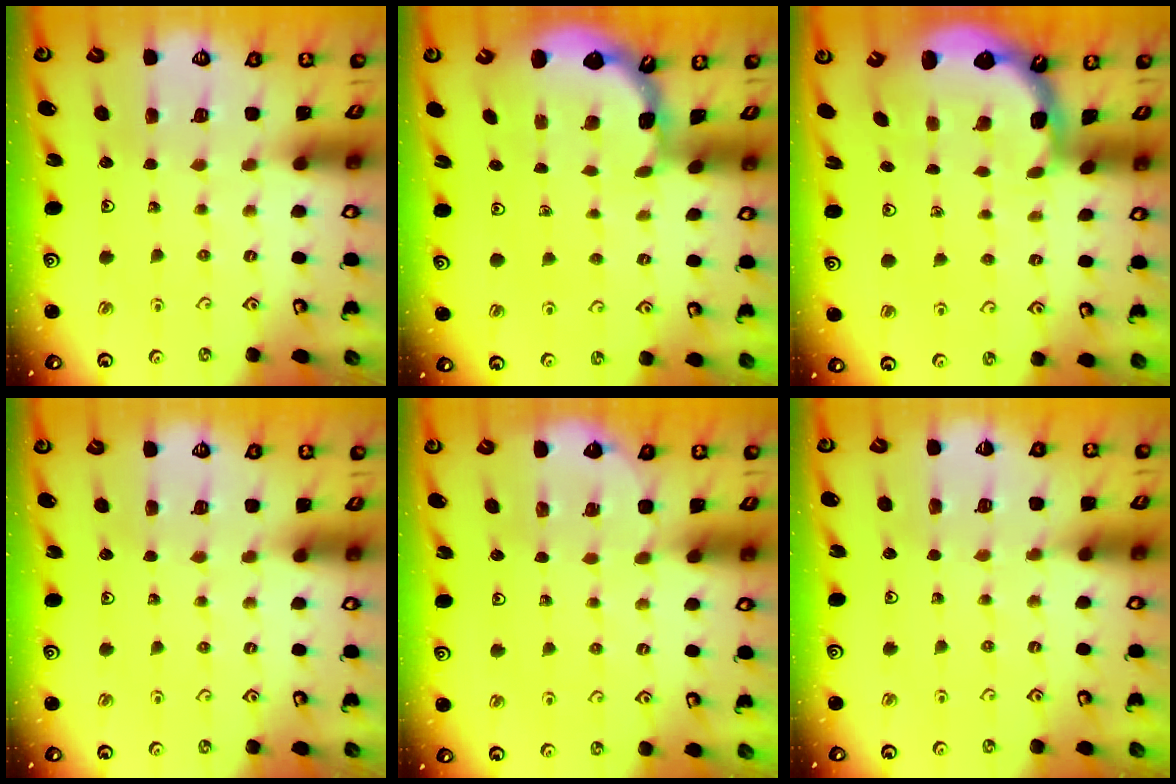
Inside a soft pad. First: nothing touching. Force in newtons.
{"total": 1.4, "press": 1.4, "slide": 0.1}
{"total": 2.5, "press": 1.7, "slide": 1.8}
{"total": 0.0}
{"total": 2.3, "press": 2.3, "slide": 0.1}
{"total": 2.7, "press": 2.7, "slide": 0.4}